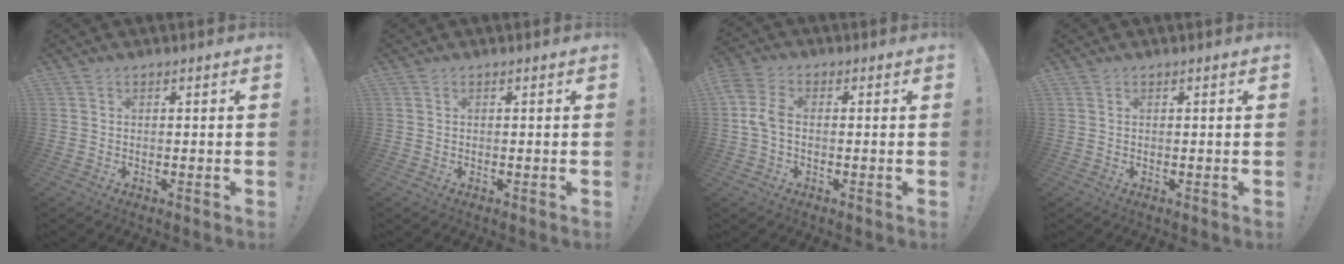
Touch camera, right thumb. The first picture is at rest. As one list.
[{"total": 0.0}, {"total": 6.4, "force": [-0.5, 4.0, 4.9], "torque": [-0.105, 0.003, -0.005]}, {"total": 0.0}]